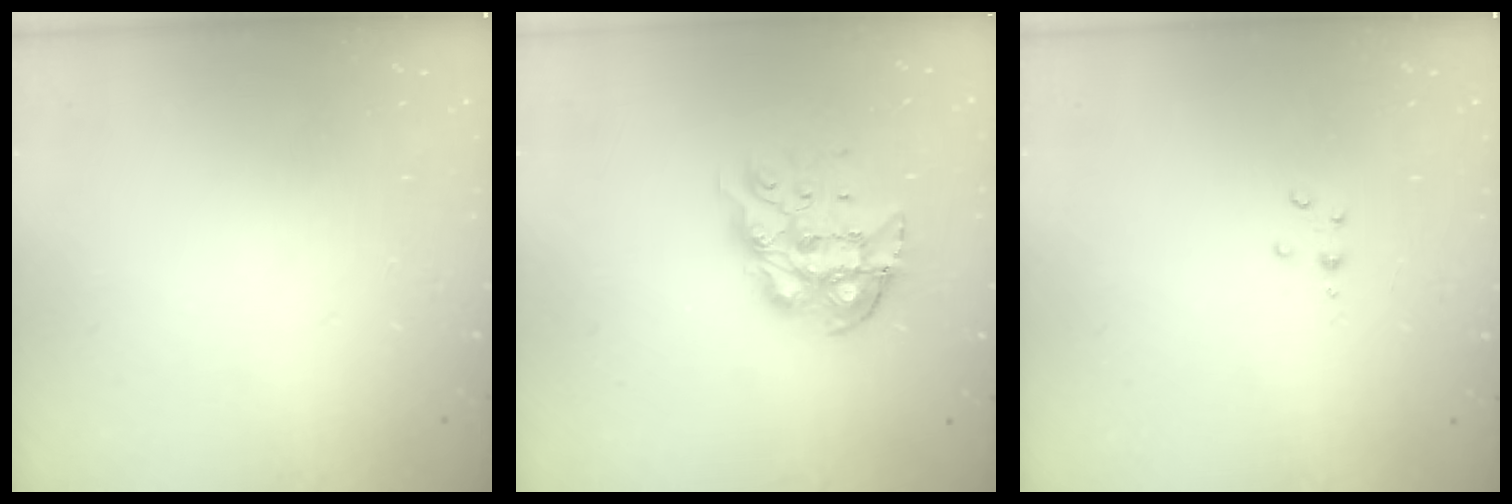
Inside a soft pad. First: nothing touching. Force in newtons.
{"total": 11.2, "press": 11.1, "slide": 1.0}
{"total": 2.8, "press": 2.8, "slide": 0.3}